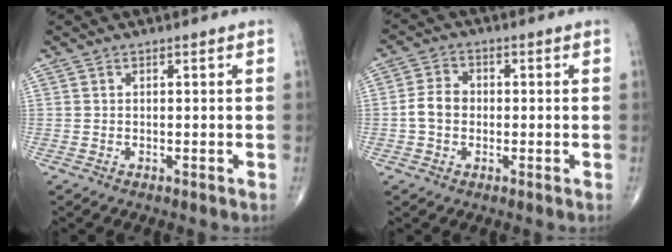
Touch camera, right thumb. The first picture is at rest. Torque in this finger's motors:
{"motor_torque": [1.06, 0.93, 0.53, -0.24, 0.02]}